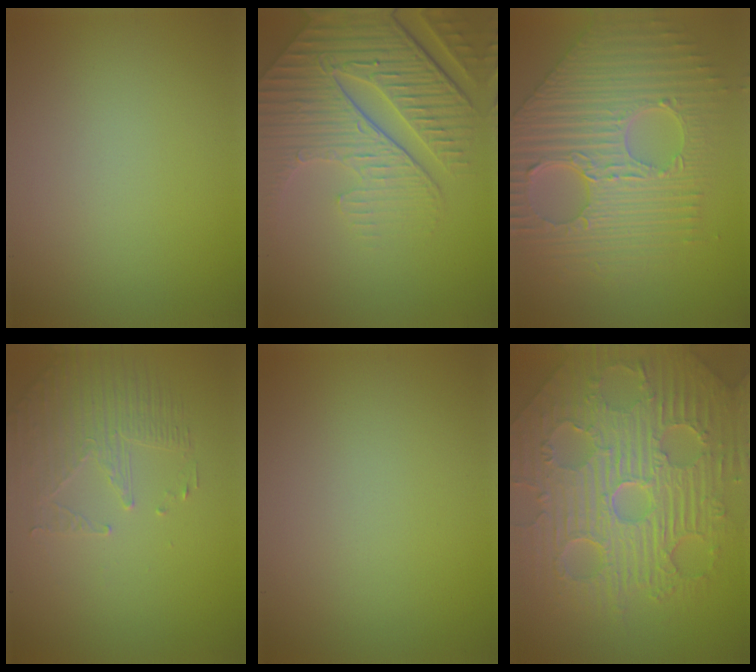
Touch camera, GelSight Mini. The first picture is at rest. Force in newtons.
{"total": 9.1, "press": 6.2, "slide": 6.6}
{"total": 9.8, "press": 6.8, "slide": 7.1}
{"total": 1.9, "press": 1.5, "slide": 1.2}
{"total": 0.0}
{"total": 11.5, "press": 7.5, "slide": 8.7}